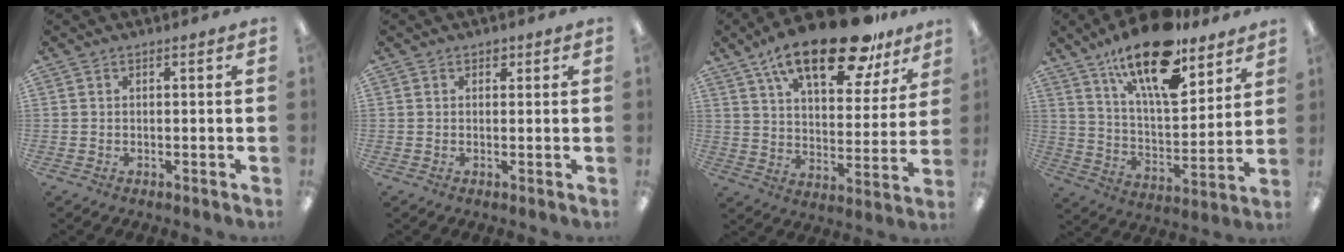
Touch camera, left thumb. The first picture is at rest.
{"total": 1.3, "force": [0.8, 0.9, 0.4], "torque": [-0.001, 0.000, 0.012]}
{"total": 22.2, "force": [14.9, 8.4, 14.1], "torque": [-0.224, -0.078, 0.250]}
{"total": 20.1, "force": [14.0, 7.4, 12.4], "torque": [-0.206, -0.078, 0.236]}